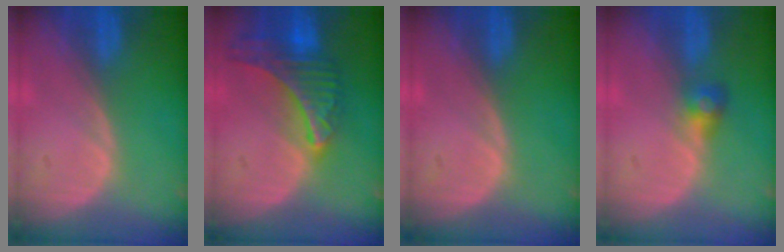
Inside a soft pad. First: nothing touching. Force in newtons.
{"total": 9.3, "press": 8.2, "slide": 4.5}
{"total": 0.0}
{"total": 2.7, "press": 2.6, "slide": 0.8}